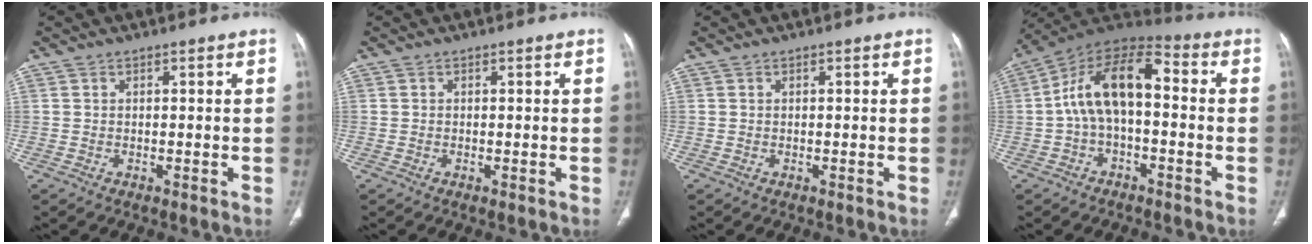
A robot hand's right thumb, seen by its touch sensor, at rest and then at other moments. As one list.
[{"total": 0.0}, {"total": 0.0}, {"total": 13.4, "force": [-0.2, 7.0, 11.4], "torque": [-0.190, 0.050, -0.017]}]